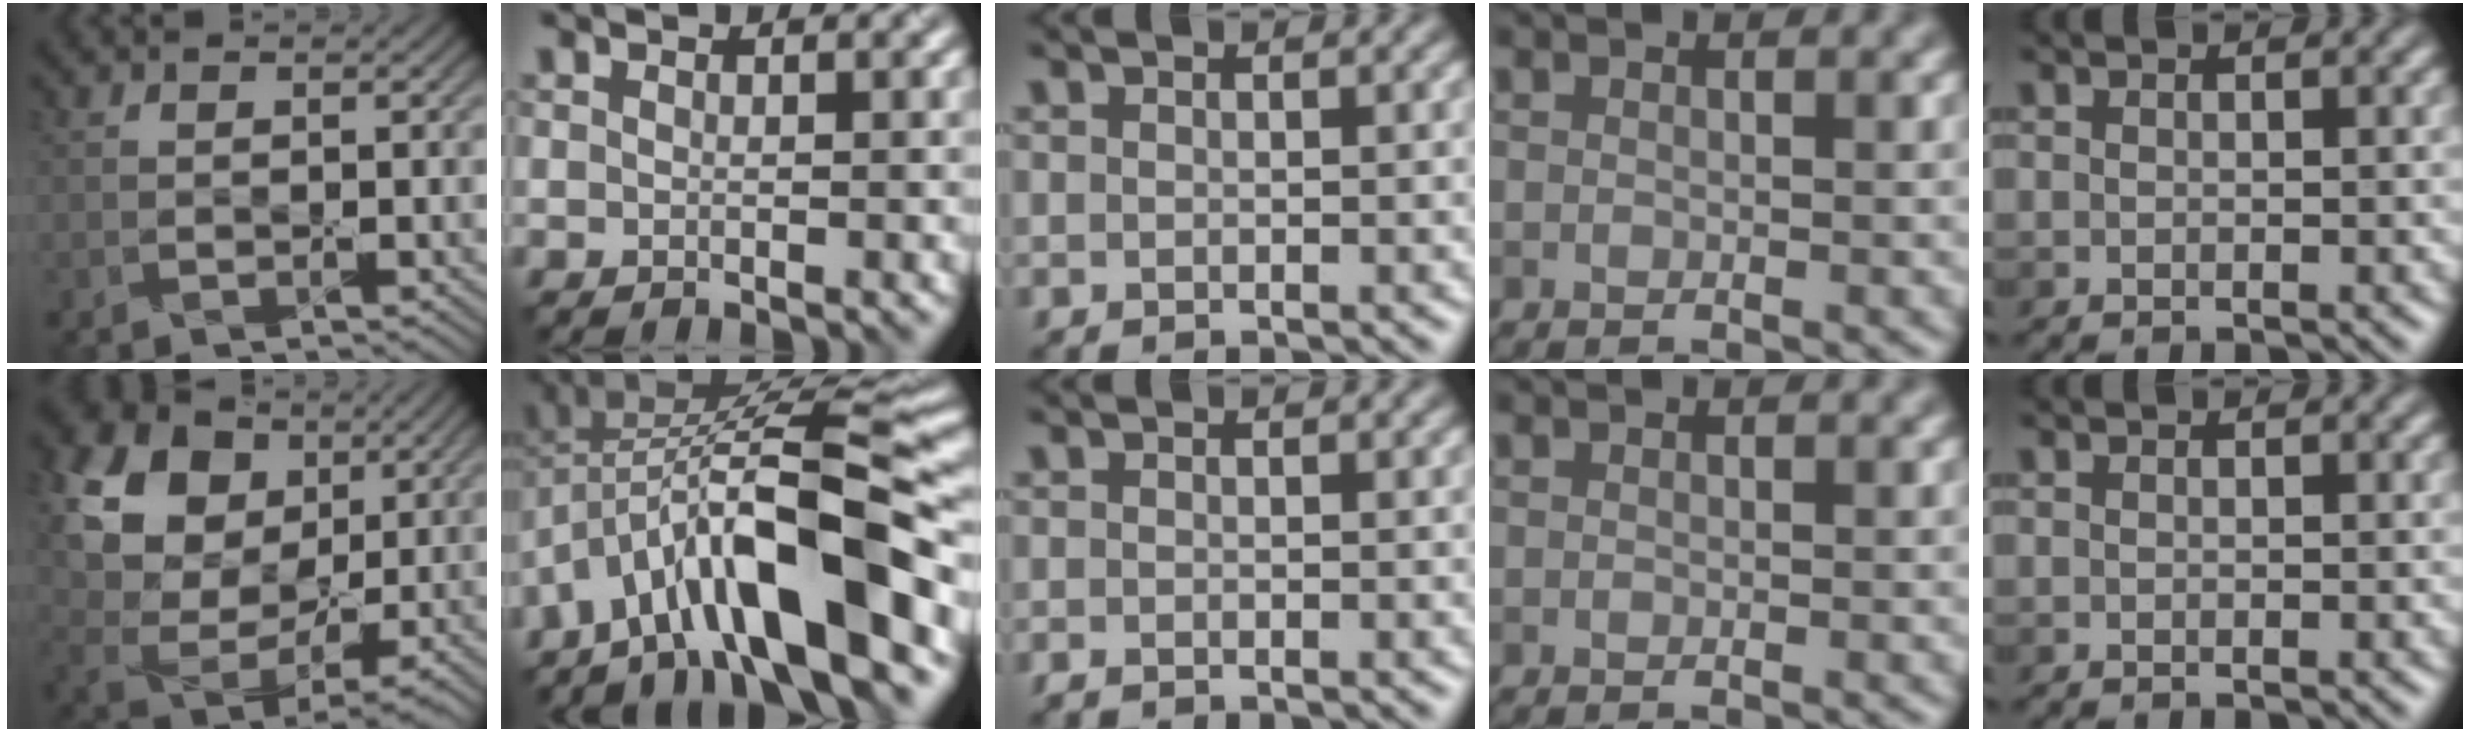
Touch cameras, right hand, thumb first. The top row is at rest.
{"thumb": {"total": 20.4, "force": [9.3, 14.8, 10.5], "torque": [-0.270, 0.047, 0.181]}, "index": {"total": 12.9, "force": [-6.0, 3.8, 10.8], "torque": [-0.163, 0.021, -0.097]}, "middle": {"total": 0.7, "force": [-0.6, 0.1, 0.3], "torque": [-0.006, -0.006, -0.012]}}